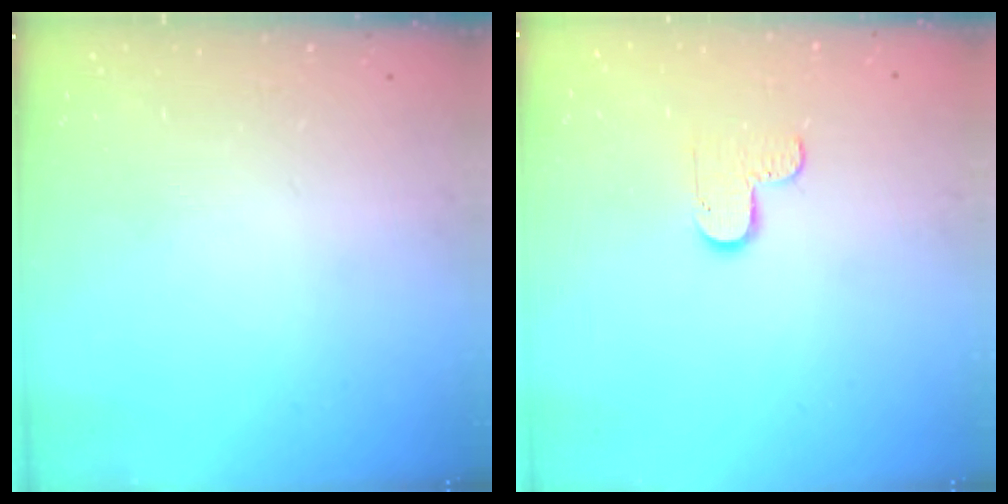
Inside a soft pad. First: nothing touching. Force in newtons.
{"total": 5.7, "press": 5.7, "slide": 0.5}